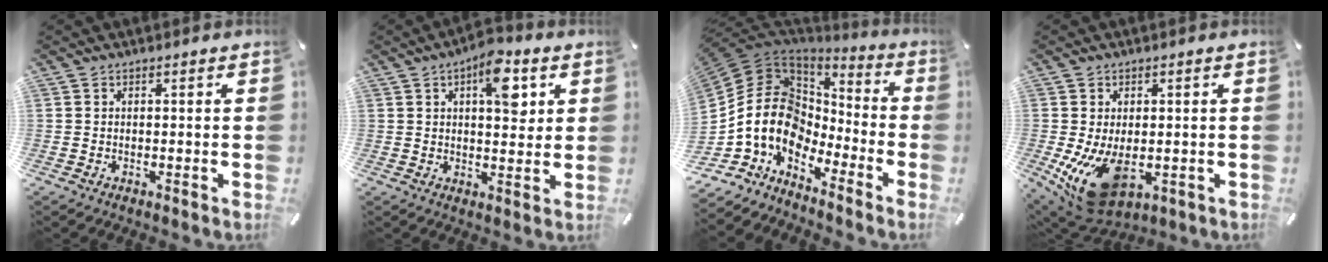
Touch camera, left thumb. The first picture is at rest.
{"total": 10.2, "force": [4.0, 5.0, 7.9], "torque": [-0.093, -0.018, 0.061]}
{"total": 14.4, "force": [-3.9, 10.9, 8.6], "torque": [-0.214, -0.006, -0.081]}
{"total": 12.0, "force": [-2.6, 7.4, 9.2], "torque": [-0.185, -0.007, -0.040]}